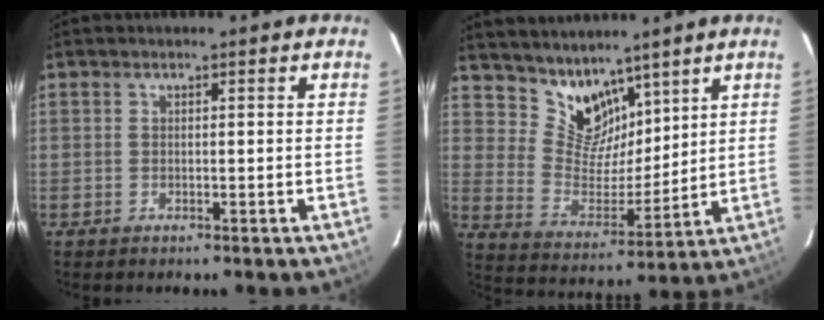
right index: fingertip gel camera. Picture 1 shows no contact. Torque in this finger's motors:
{"motor_torque": [-0.13, 0.33, 0.02, -0.01]}